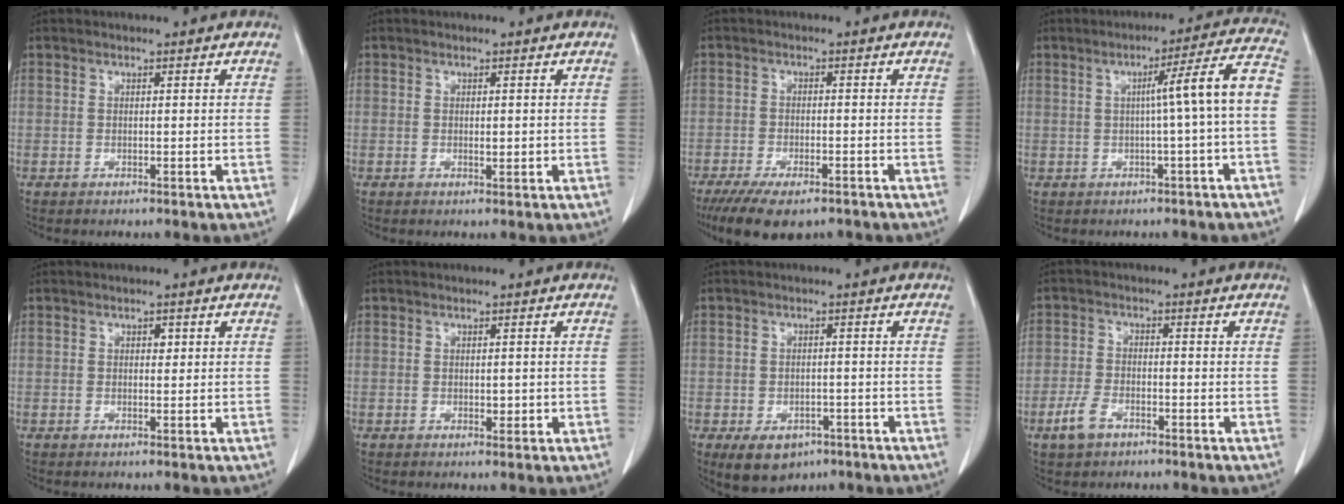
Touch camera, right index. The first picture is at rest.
{"total": 1.0, "force": [0.0, 0.4, 0.9], "torque": [-0.015, -0.002, 0.001]}
{"total": 9.7, "force": [-7.1, 3.4, 5.7], "torque": [-0.090, -0.014, -0.109]}
{"total": 8.5, "force": [-0.5, -1.2, 8.4], "torque": [-0.114, 0.021, -0.008]}
{"total": 0.9, "force": [0.3, 0.6, 0.6], "torque": [-0.006, 0.001, 0.003]}
{"total": 1.3, "force": [-0.2, 0.8, 1.0], "torque": [-0.013, -0.001, 0.000]}
{"total": 6.4, "force": [-3.6, 4.4, 2.9], "torque": [-0.043, 0.000, -0.043]}
{"total": 4.3, "force": [-2.6, 2.3, 2.5], "torque": [-0.059, 0.000, -0.045]}